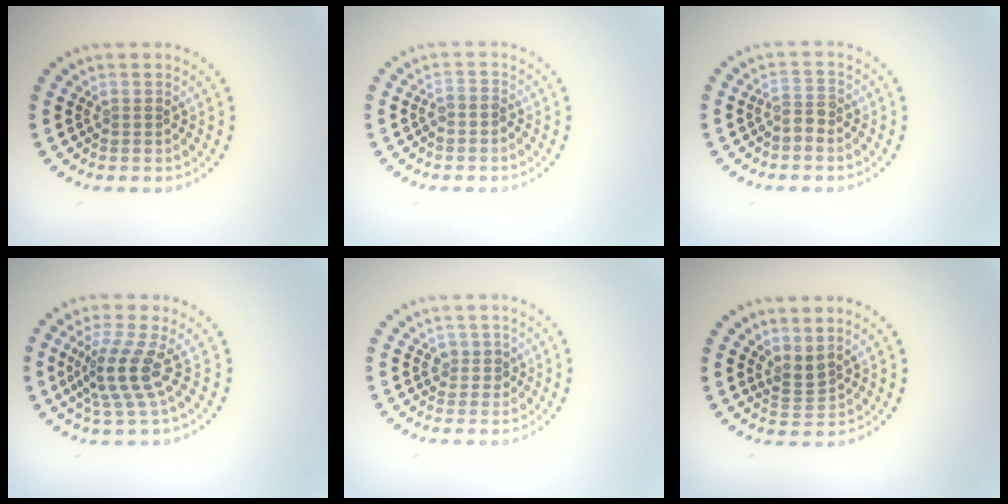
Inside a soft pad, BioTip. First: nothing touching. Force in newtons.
{"total": 1.0, "press": 0.7, "slide": 0.7}
{"total": 1.8, "press": 1.4, "slide": 1.2}
{"total": 4.0, "press": 2.9, "slide": 2.7}
{"total": 1.5, "press": 1.3, "slide": 0.8}
{"total": 1.8, "press": 1.3, "slide": 1.1}